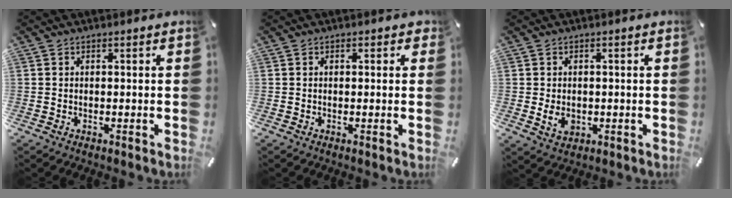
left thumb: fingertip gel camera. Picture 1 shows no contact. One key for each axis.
{"total": 0.9, "fx": 0.0, "fy": 0.6, "fz": 0.6, "tx": -0.003, "ty": 0.002, "tz": -0.004}
{"total": 3.7, "fx": -0.6, "fy": 2.8, "fz": 2.4, "tx": -0.040, "ty": -0.001, "tz": -0.011}